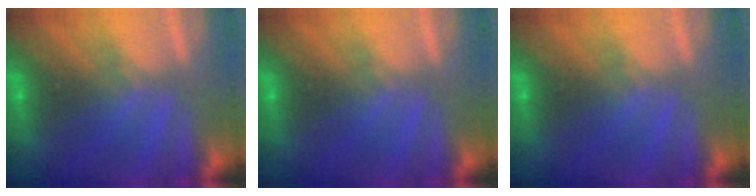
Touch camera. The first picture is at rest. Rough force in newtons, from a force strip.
{"total": 0.0}
{"total": 0.0}